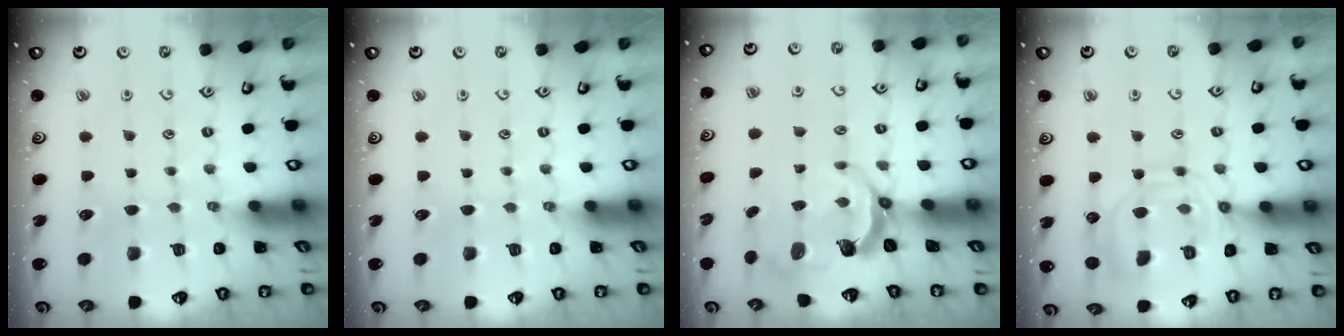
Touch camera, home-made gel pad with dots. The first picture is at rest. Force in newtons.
{"total": 0.0}
{"total": 6.5, "press": 5.0, "slide": 4.2}
{"total": 11.6, "press": 11.5, "slide": 0.9}